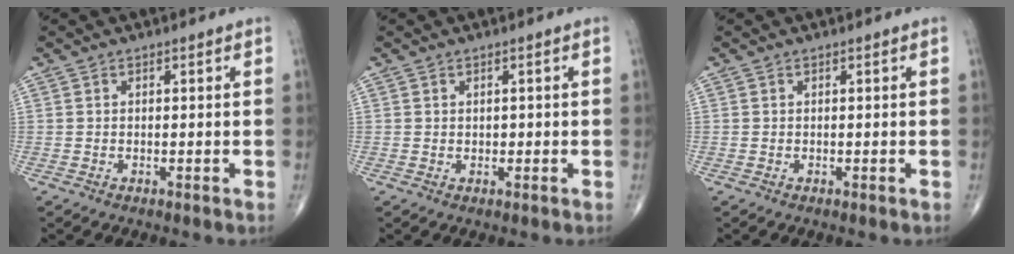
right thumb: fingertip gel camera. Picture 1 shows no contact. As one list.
[{"total": 1.0, "force": [0.1, 0.8, 0.6], "torque": [-0.005, 0.001, 0.002]}, {"total": 0.0}]